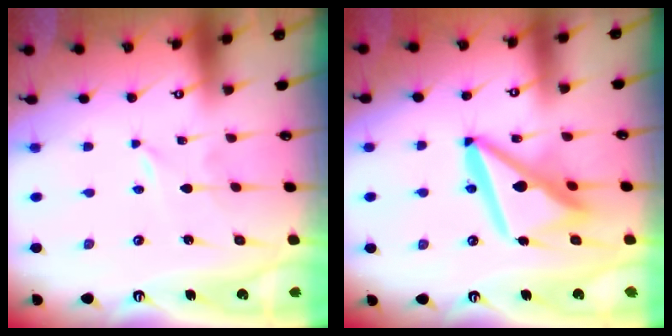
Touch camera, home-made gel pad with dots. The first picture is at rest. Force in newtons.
{"total": 15.8, "press": 15.6, "slide": 1.8}